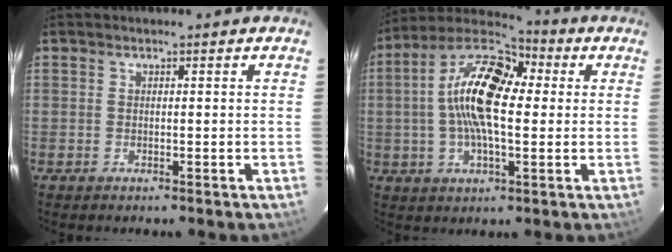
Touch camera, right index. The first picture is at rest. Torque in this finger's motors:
{"motor_torque": [2.09, 0.05, 1.05, 0.21]}